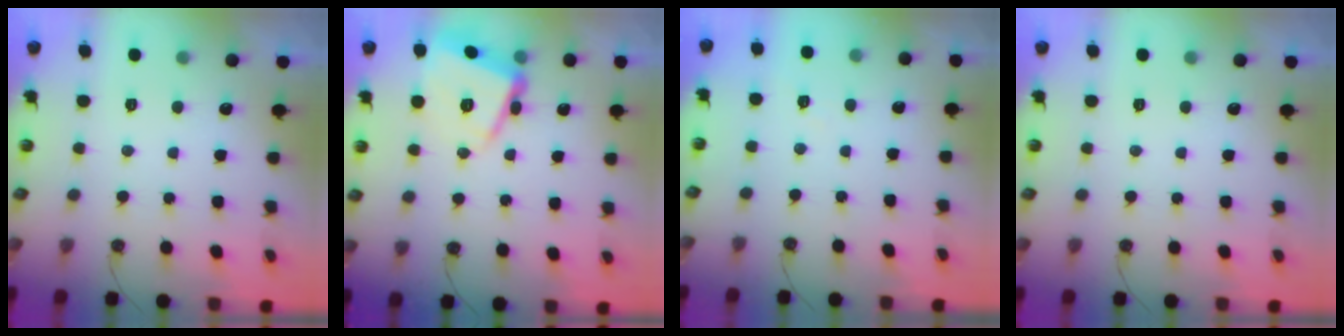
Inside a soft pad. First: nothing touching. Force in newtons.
{"total": 17.3, "press": 17.3, "slide": 0.2}
{"total": 3.0, "press": 3.0, "slide": 0.3}
{"total": 0.0}